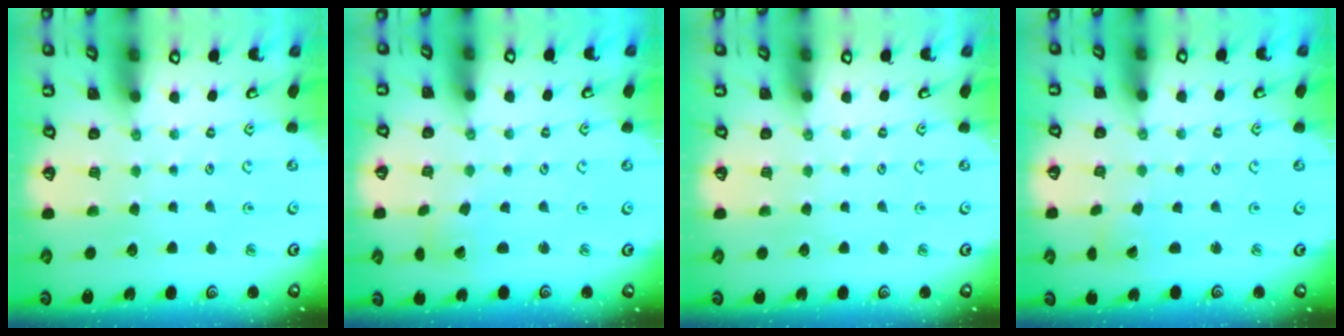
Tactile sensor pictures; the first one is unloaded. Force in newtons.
{"total": 2.0, "press": 2.0, "slide": 0.1}
{"total": 0.0}
{"total": 1.7, "press": 1.7, "slide": 0.1}